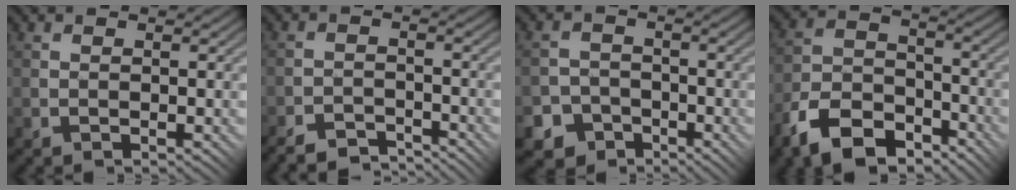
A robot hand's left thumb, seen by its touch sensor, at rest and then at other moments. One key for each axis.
{"total": 4.5, "fx": -4.4, "fy": 0.4, "fz": 0.6, "tx": -0.008, "ty": 0.003, "tz": -0.083}
{"total": 6.5, "fx": -4.3, "fy": 4.9, "fz": 0.7, "tx": -0.012, "ty": -0.008, "tz": -0.092}
{"total": 10.9, "fx": -7.7, "fy": 5.4, "fz": 5.5, "tx": -0.120, "ty": -0.007, "tz": -0.154}